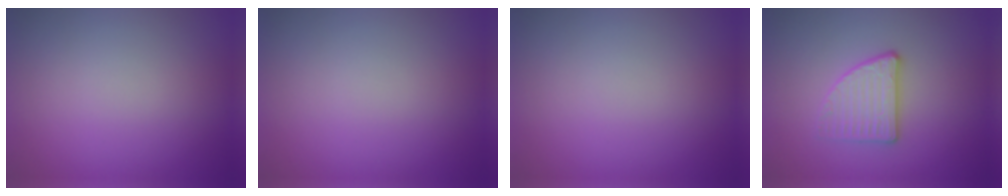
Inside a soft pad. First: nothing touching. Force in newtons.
{"total": 0.0}
{"total": 0.0}
{"total": 2.8, "press": 2.7, "slide": 0.7}